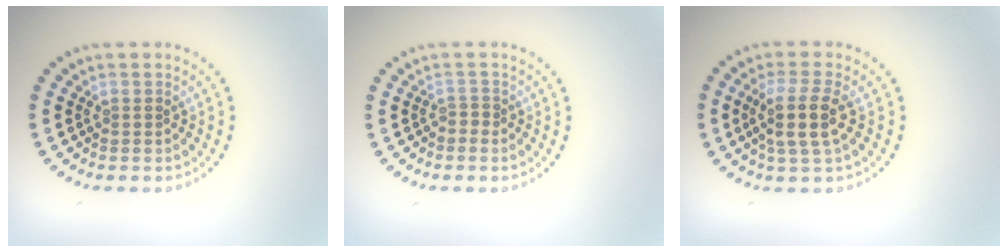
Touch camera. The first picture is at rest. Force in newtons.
{"total": 0.6, "press": 0.3, "slide": 0.5}
{"total": 3.5, "press": 3.0, "slide": 1.7}